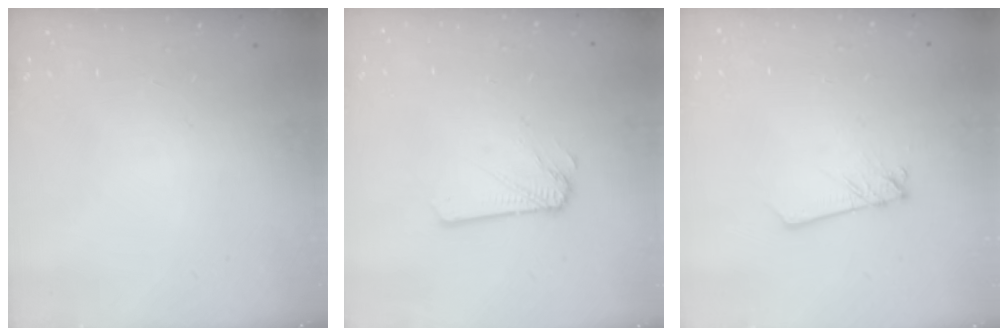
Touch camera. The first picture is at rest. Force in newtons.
{"total": 1.2, "press": 1.2, "slide": 0.1}
{"total": 2.4, "press": 2.4, "slide": 0.2}